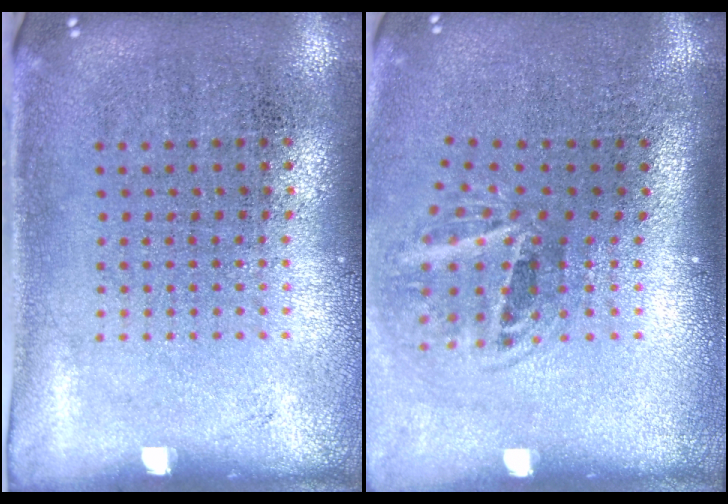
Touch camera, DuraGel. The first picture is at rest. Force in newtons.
{"total": 2.0, "press": 1.2, "slide": 1.5}